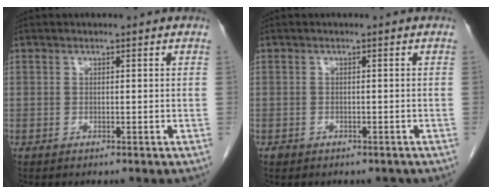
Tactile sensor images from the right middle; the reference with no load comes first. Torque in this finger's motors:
{"motor_torque": [-0.21, -0.17, 0.00, 0.00]}